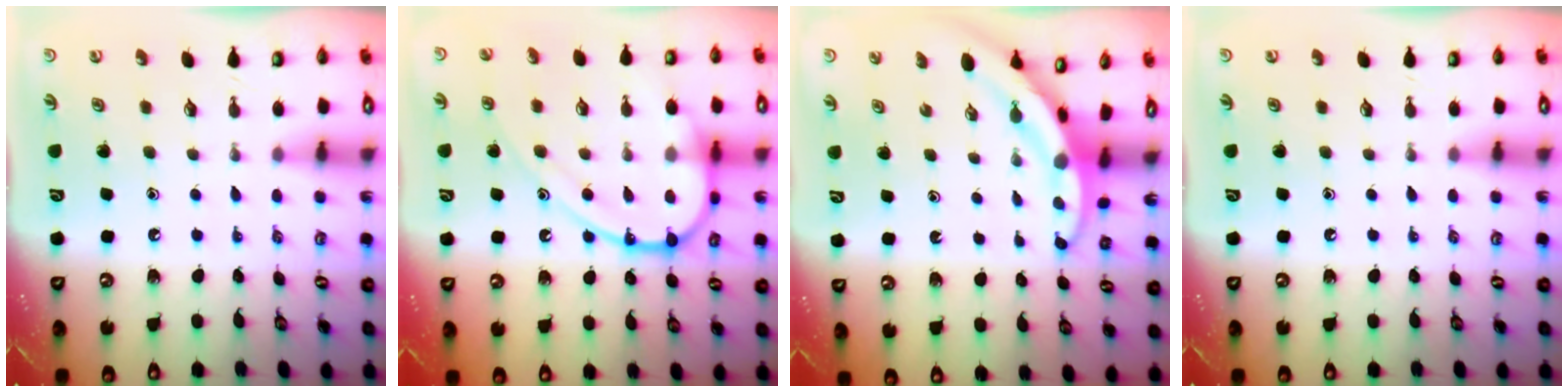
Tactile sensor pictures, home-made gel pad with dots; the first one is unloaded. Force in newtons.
{"total": 16.1, "press": 16.0, "slide": 1.6}
{"total": 3.3, "press": 3.3, "slide": 0.2}
{"total": 0.0}